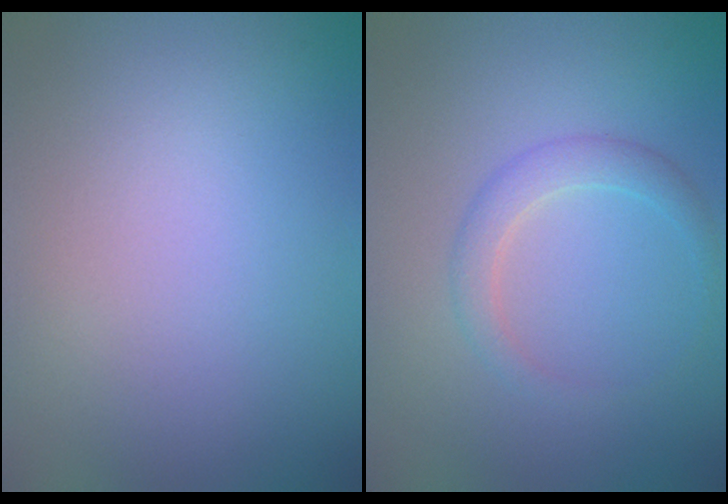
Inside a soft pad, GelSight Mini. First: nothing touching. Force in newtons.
{"total": 2.1, "press": 2.1, "slide": 0.1}